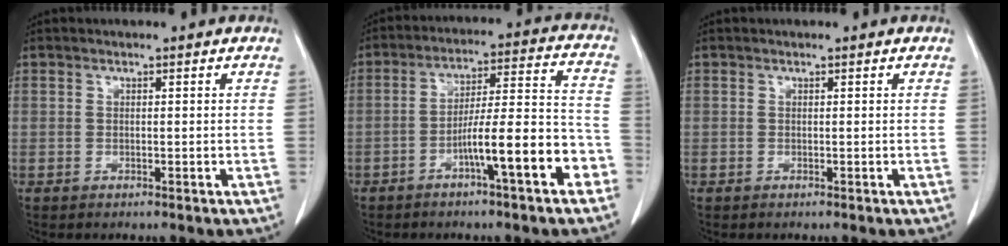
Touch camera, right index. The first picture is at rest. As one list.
[{"total": 12.0, "force": [-5.4, 1.0, 10.7], "torque": [-0.166, 0.023, -0.083]}, {"total": 0.0}]